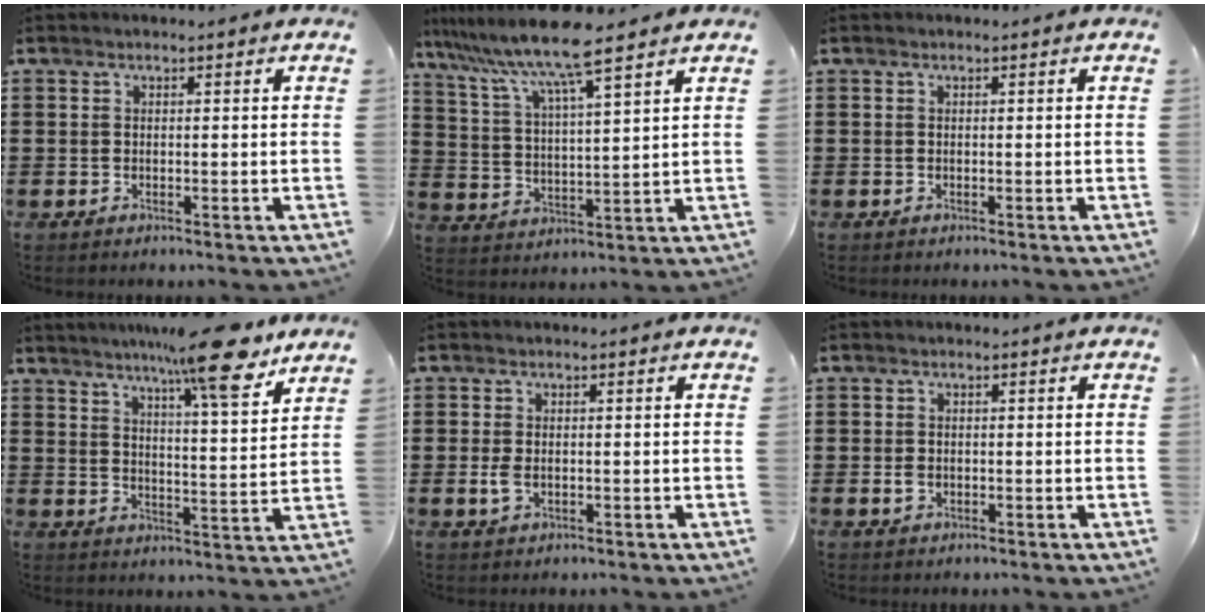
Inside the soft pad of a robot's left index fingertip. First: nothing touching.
{"total": 9.1, "force": [7.6, -0.8, 4.9], "torque": [-0.124, -0.042, 0.124]}
{"total": 0.0}
{"total": 11.9, "force": [9.2, 1.0, 7.5], "torque": [-0.130, -0.042, 0.151]}
{"total": 2.1, "force": [-0.3, 1.2, 1.6], "torque": [-0.049, -0.004, -0.011]}
{"total": 1.2, "force": [-0.2, 0.9, 0.7], "torque": [-0.017, 0.004, -0.005]}